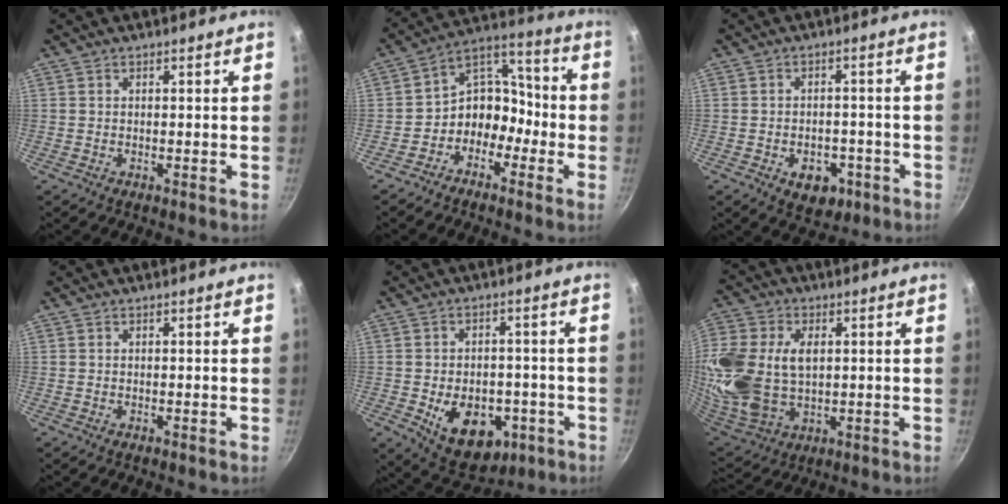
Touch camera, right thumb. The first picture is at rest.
{"total": 10.3, "force": [-4.4, 8.0, 4.8], "torque": [-0.024, 0.075, -0.093]}
{"total": 7.3, "force": [-3.1, 5.0, 4.3], "torque": [-0.034, 0.016, -0.033]}
{"total": 0.0}
{"total": 14.2, "force": [-4.4, 9.7, 9.3], "torque": [-0.102, 0.011, -0.045]}
{"total": 22.4, "force": [2.6, 15.4, 16.0], "torque": [-0.367, -0.003, 0.057]}